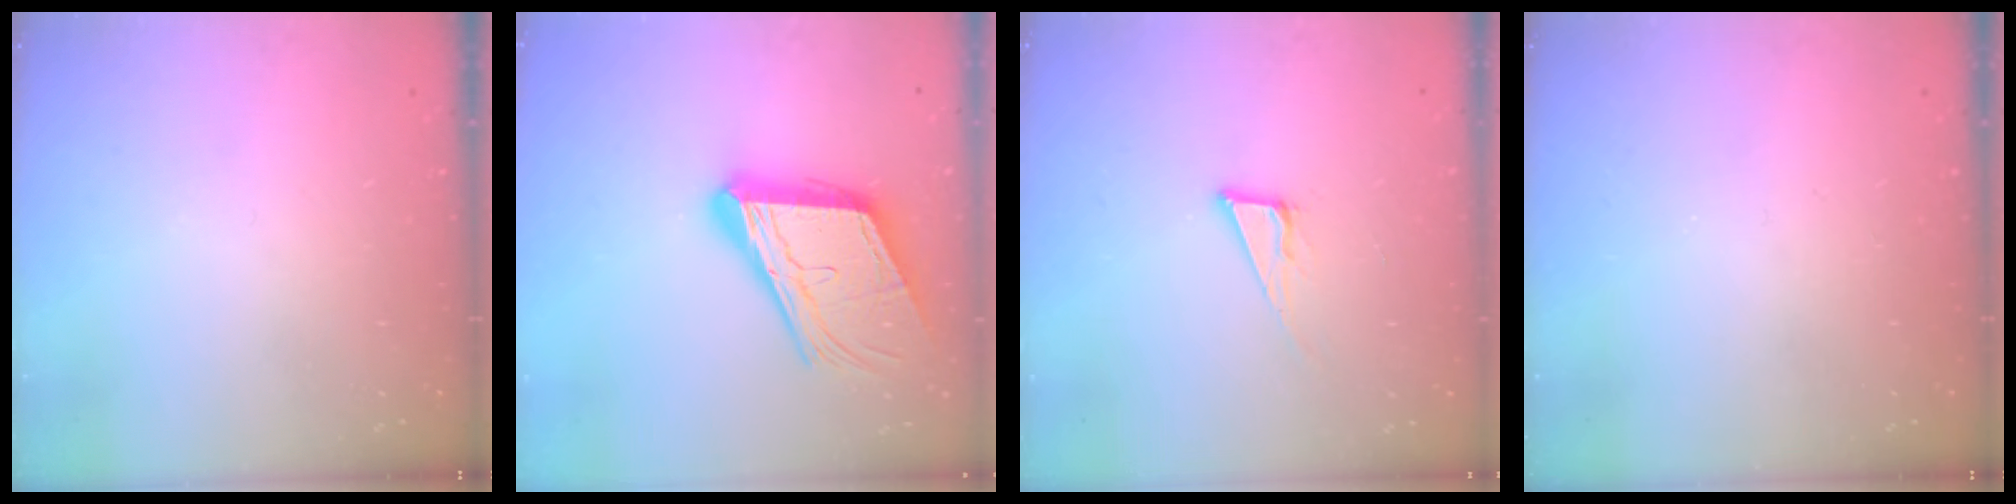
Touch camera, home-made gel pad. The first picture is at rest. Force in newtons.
{"total": 20.7, "press": 20.5, "slide": 3.2}
{"total": 7.4, "press": 6.9, "slide": 2.6}
{"total": 0.0}